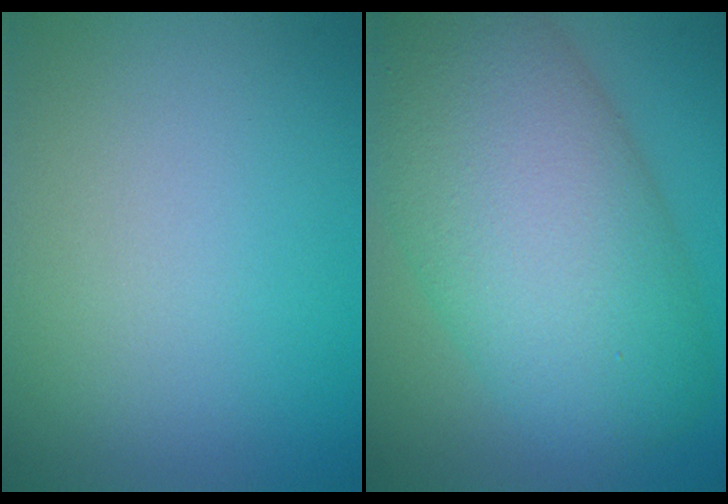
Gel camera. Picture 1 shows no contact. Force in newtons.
{"total": 13.0, "press": 12.9, "slide": 0.8}